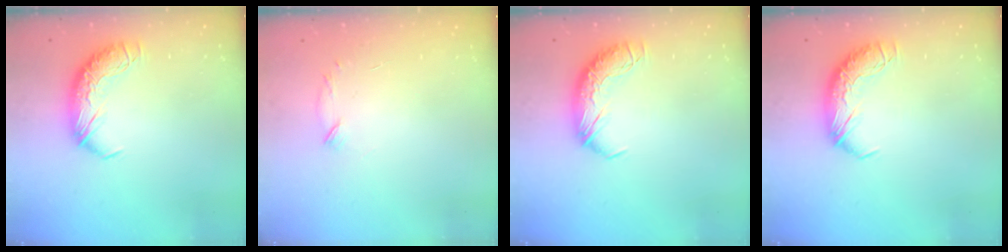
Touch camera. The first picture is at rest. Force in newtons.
{"total": 7.2, "press": 7.2, "slide": 0.8}
{"total": 0.0}
{"total": 0.0}